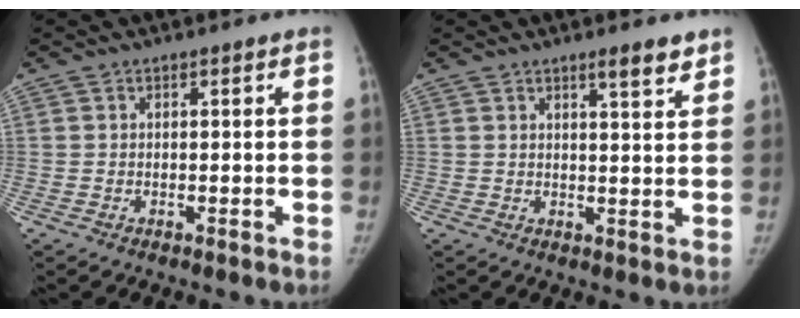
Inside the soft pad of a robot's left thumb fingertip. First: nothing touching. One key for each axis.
{"total": 4.4, "fx": 3.2, "fy": 0.7, "fz": 2.9, "tx": -0.034, "ty": -0.024, "tz": 0.046}